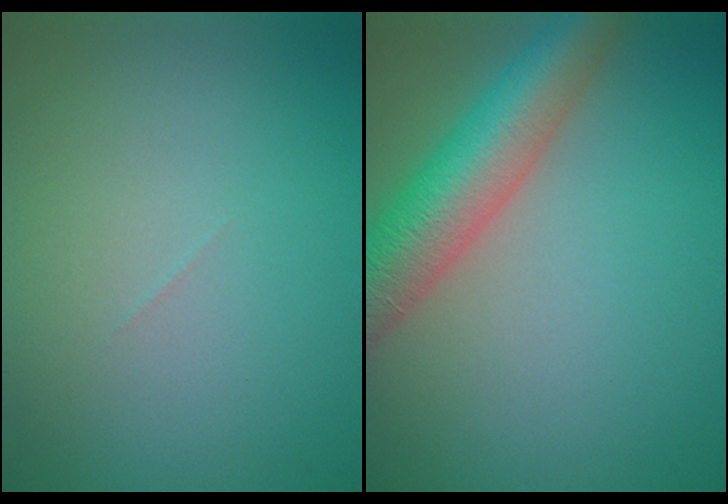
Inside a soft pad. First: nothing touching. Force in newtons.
{"total": 7.5, "press": 7.5, "slide": 0.3}